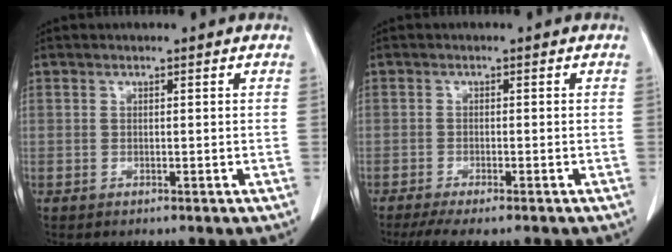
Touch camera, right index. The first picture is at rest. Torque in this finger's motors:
{"motor_torque": [0.53, -0.59, 0.23, 0.07]}